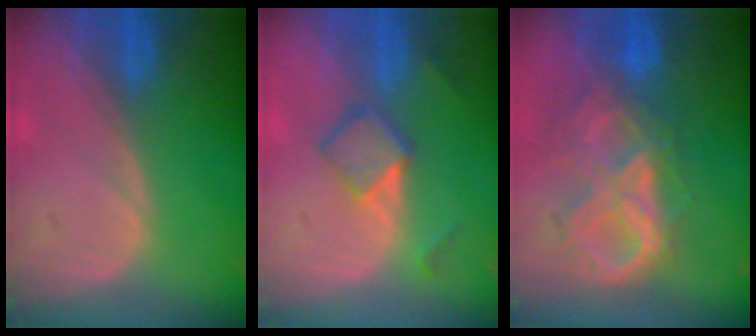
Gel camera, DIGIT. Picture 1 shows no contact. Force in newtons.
{"total": 5.1, "press": 4.7, "slide": 2.2}
{"total": 10.4, "press": 8.9, "slide": 5.4}